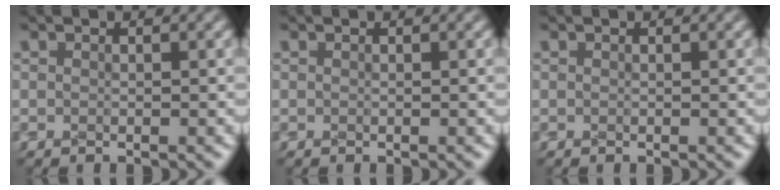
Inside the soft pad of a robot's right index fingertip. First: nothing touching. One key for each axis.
{"total": 0.0}
{"total": 0.0}